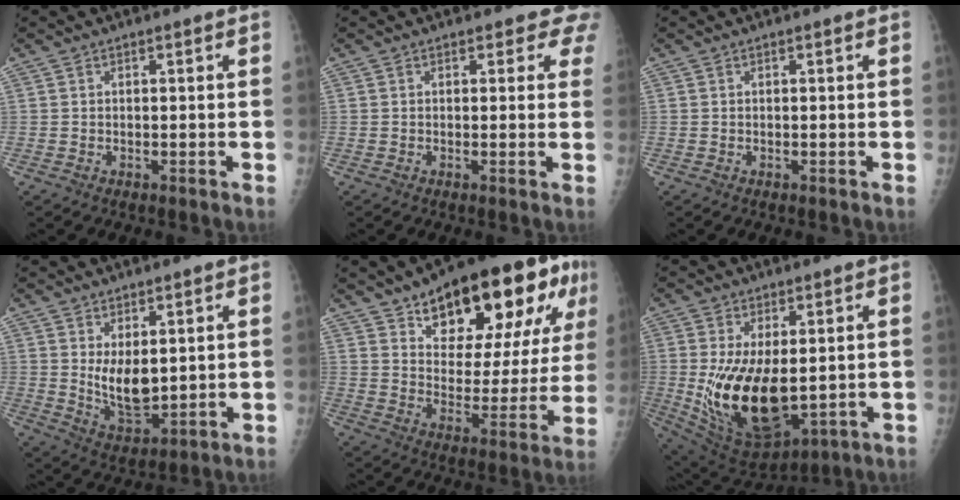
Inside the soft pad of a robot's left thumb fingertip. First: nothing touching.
{"total": 3.7, "force": [3.1, 1.9, 0.4], "torque": [0.033, -0.014, 0.012]}
{"total": 0.0}
{"total": 8.3, "force": [1.9, 4.4, 6.8], "torque": [-0.097, -0.030, 0.050]}
{"total": 24.2, "force": [12.8, 9.9, 18.0], "torque": [-0.216, -0.031, 0.195]}
{"total": 17.1, "force": [-0.4, 9.0, 14.5], "torque": [-0.250, -0.030, 0.021]}